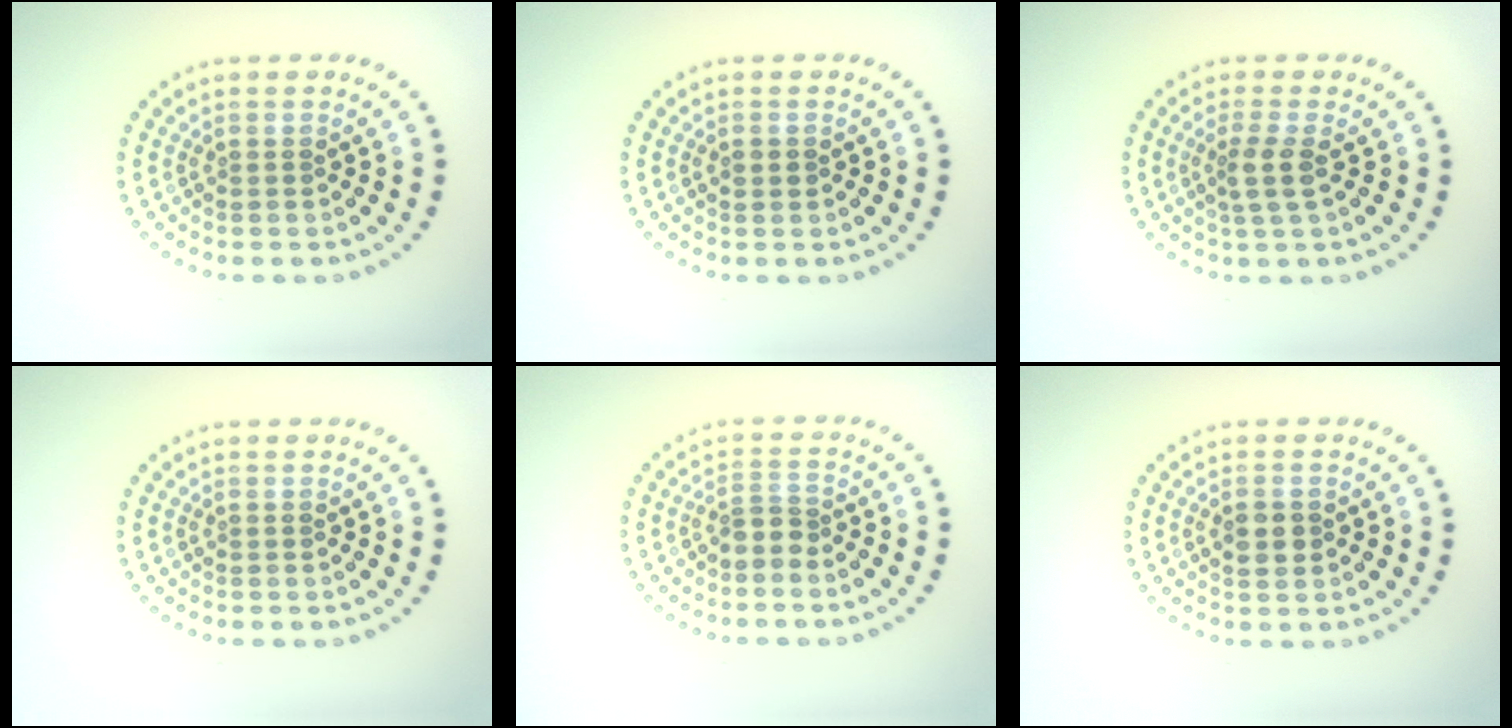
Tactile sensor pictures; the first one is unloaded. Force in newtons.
{"total": 1.1, "press": 1.1, "slide": 0.1}
{"total": 2.1, "press": 1.8, "slide": 1.1}
{"total": 0.0}
{"total": 1.8, "press": 1.3, "slide": 1.2}
{"total": 2.4, "press": 2.4, "slide": 0.1}